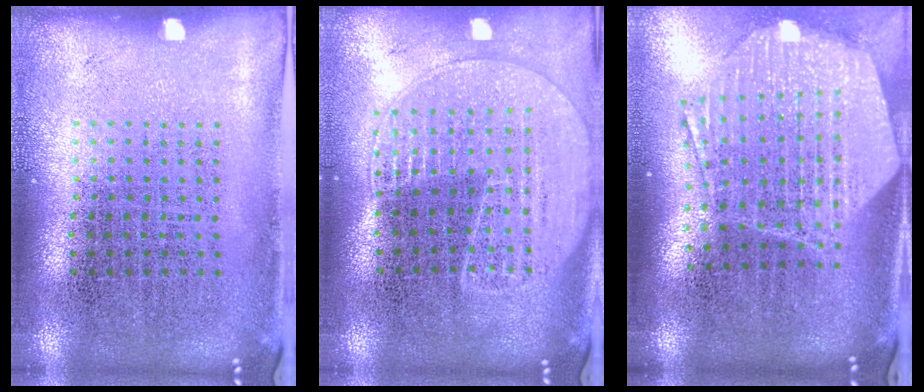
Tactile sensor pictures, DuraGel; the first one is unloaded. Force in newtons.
{"total": 1.8, "press": 1.7, "slide": 0.7}
{"total": 2.6, "press": 2.1, "slide": 1.5}